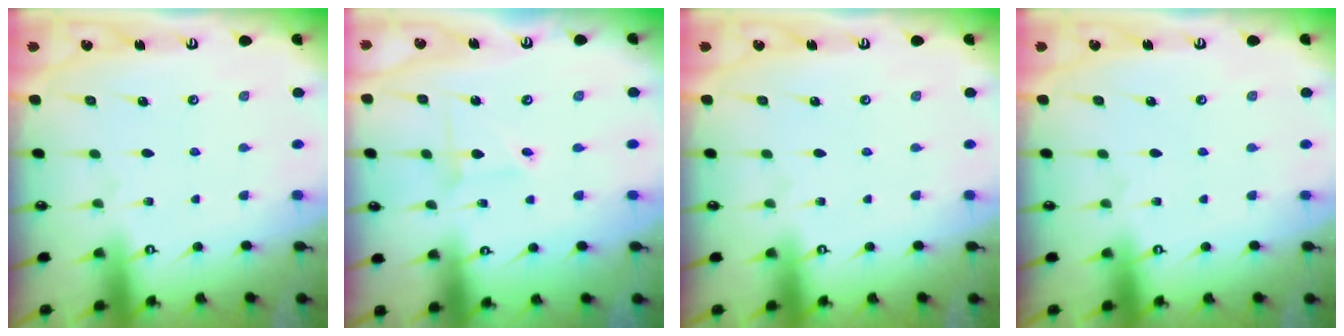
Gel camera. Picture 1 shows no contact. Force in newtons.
{"total": 2.6, "press": 2.6, "slide": 0.2}
{"total": 0.0}
{"total": 0.0}